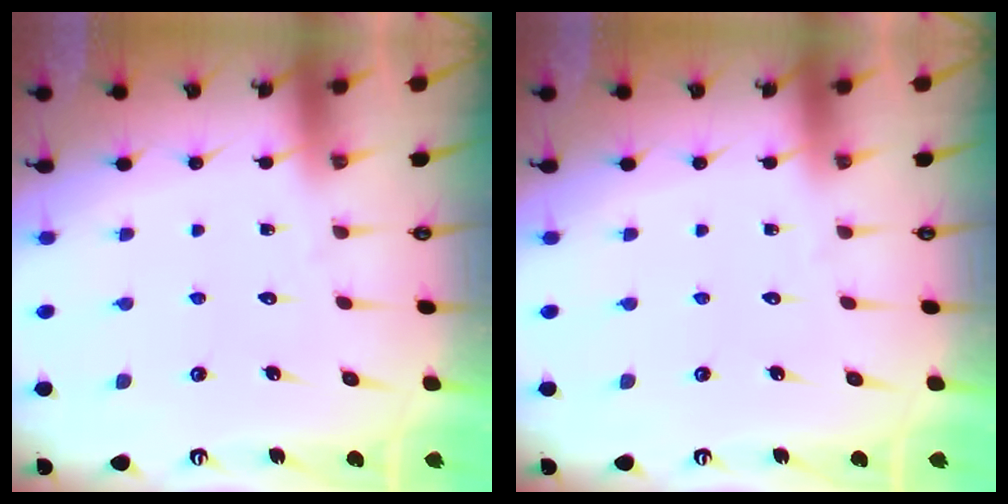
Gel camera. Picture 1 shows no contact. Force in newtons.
{"total": 0.0}